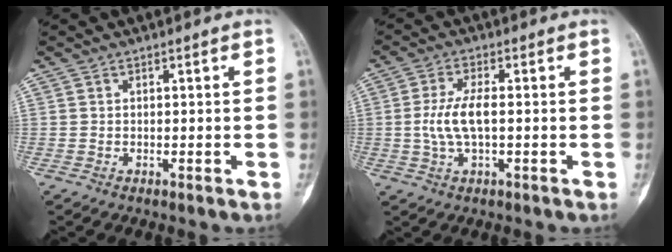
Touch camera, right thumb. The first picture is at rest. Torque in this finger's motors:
{"motor_torque": [0.18, 0.19, 0.80, -0.04, 0.04]}